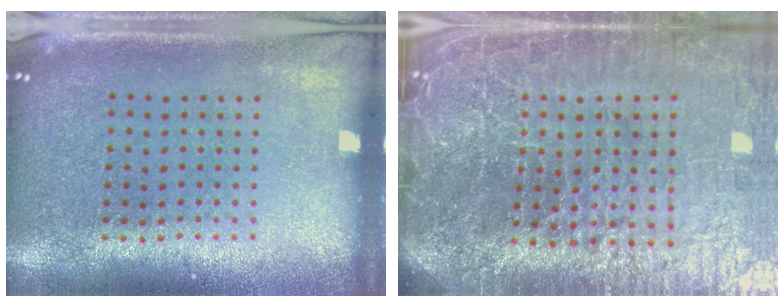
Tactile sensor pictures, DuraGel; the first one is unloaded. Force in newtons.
{"total": 7.6, "press": 6.5, "slide": 3.9}